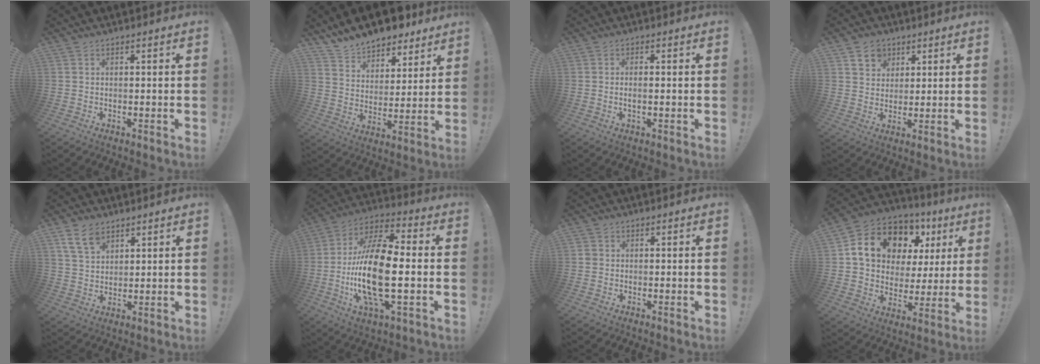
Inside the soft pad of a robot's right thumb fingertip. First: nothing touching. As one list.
[{"total": 11.6, "force": [10.4, 4.4, 2.4], "torque": [-0.056, -0.084, 0.191]}, {"total": 1.9, "force": [0.0, 0.4, 1.9], "torque": [-0.027, -0.001, -0.002]}, {"total": 7.1, "force": [3.9, 5.6, 1.9], "torque": [-0.022, -0.021, 0.074]}, {"total": 7.6, "force": [5.0, 4.3, 3.9], "torque": [-0.068, -0.018, 0.097]}, {"total": 22.9, "force": [-2.9, 9.3, 20.7], "torque": [-0.417, -0.003, -0.053]}, {"total": 0.8, "force": [0.1, 0.7, 0.3], "torque": [-0.004, 0.002, 0.002]}, {"total": 16.8, "force": [8.2, 11.3, 9.3], "torque": [-0.152, -0.041, 0.161]}]